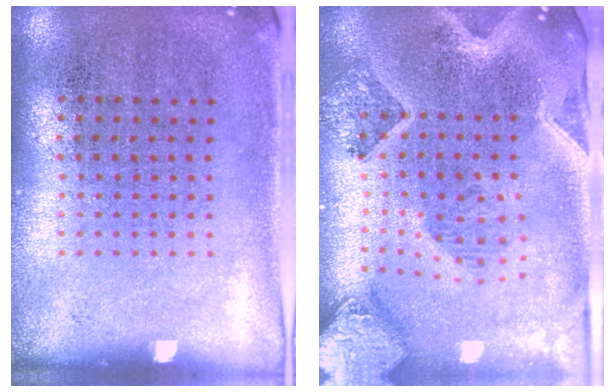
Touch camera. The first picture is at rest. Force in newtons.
{"total": 3.0, "press": 2.6, "slide": 1.5}